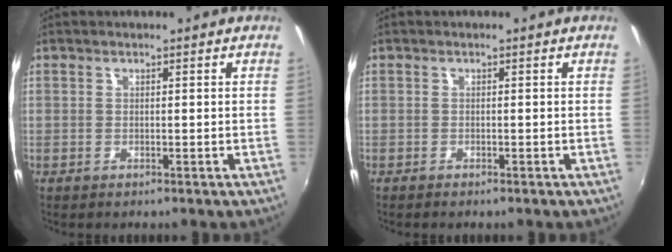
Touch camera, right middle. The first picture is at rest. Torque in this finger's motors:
{"motor_torque": [-0.36, 0.05, -0.04, 0.00]}